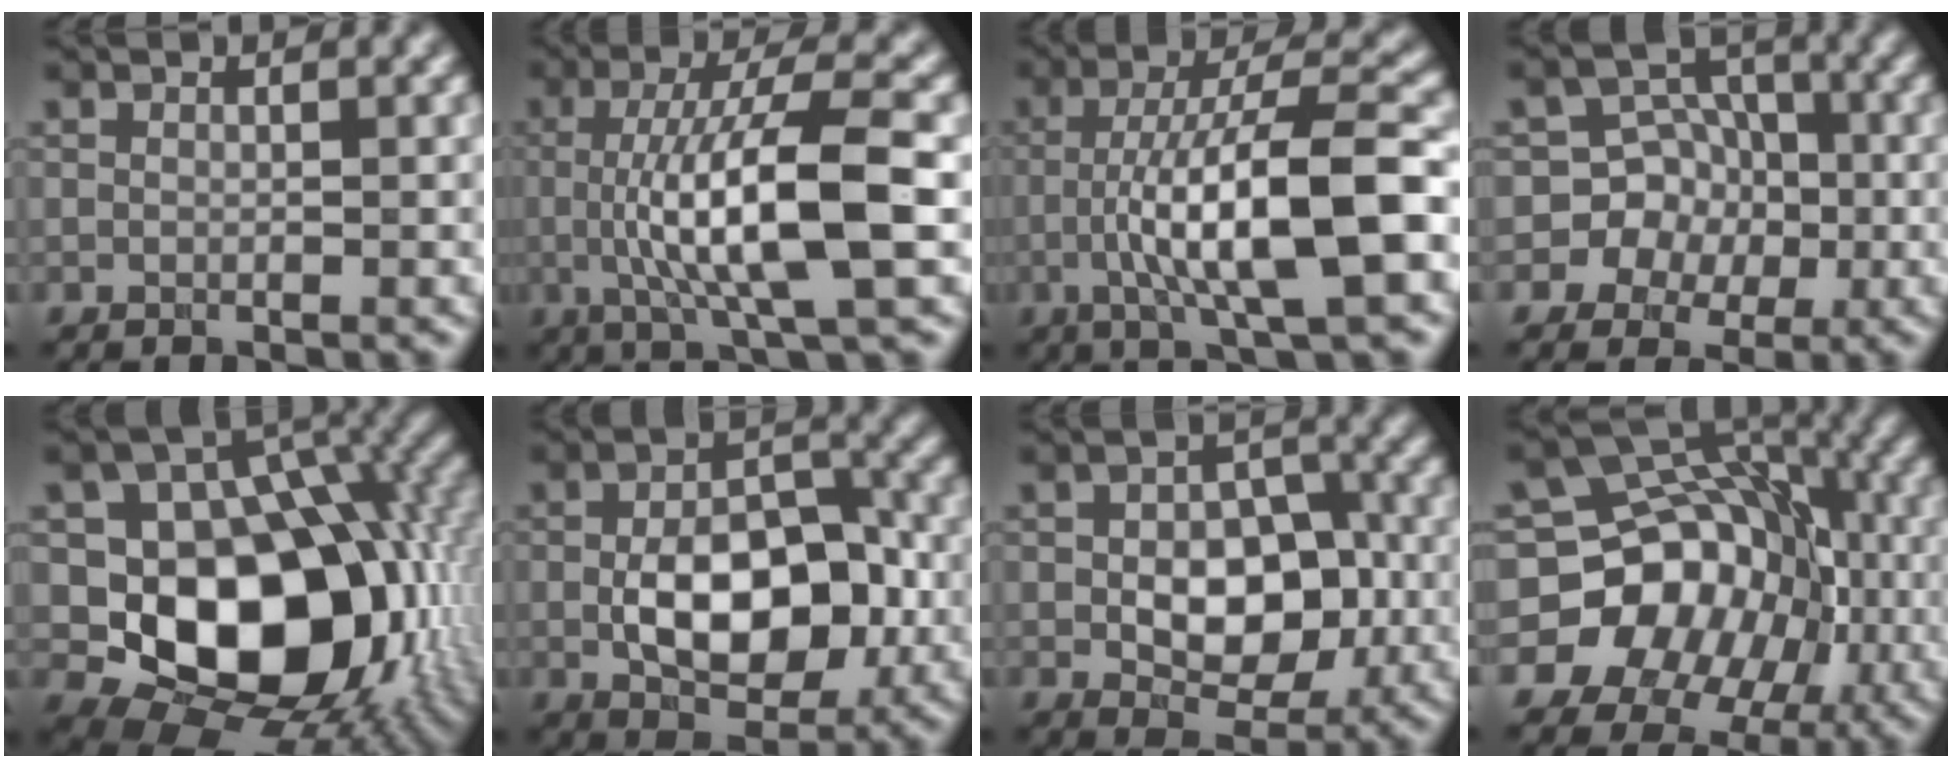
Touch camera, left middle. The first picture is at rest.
{"total": 9.7, "force": [-0.8, 2.3, 9.4], "torque": [-0.148, -0.001, -0.011]}
{"total": 9.9, "force": [-2.4, 1.9, 9.4], "torque": [-0.150, 0.010, -0.040]}
{"total": 6.8, "force": [-2.2, 6.4, 1.3], "torque": [-0.001, 0.015, -0.054]}
{"total": 14.2, "force": [-1.7, 10.3, 9.6], "torque": [-0.123, -0.015, -0.030]}
{"total": 8.3, "force": [-1.2, 4.9, 6.6], "torque": [-0.114, 0.000, -0.020]}
{"total": 7.0, "force": [-0.9, 4.4, 5.3], "torque": [-0.086, -0.006, -0.014]}
{"total": 15.6, "force": [-4.3, 13.7, 6.1], "torque": [-0.089, 0.001, -0.092]}